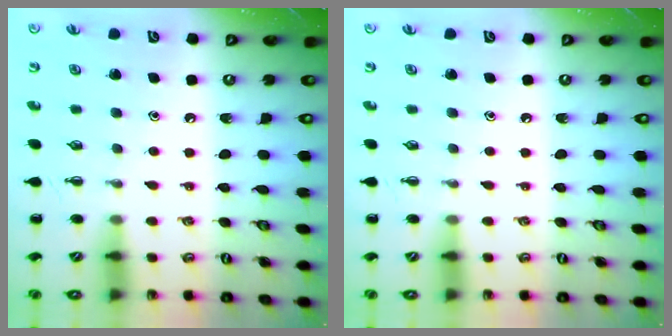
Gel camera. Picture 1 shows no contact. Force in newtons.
{"total": 0.0}